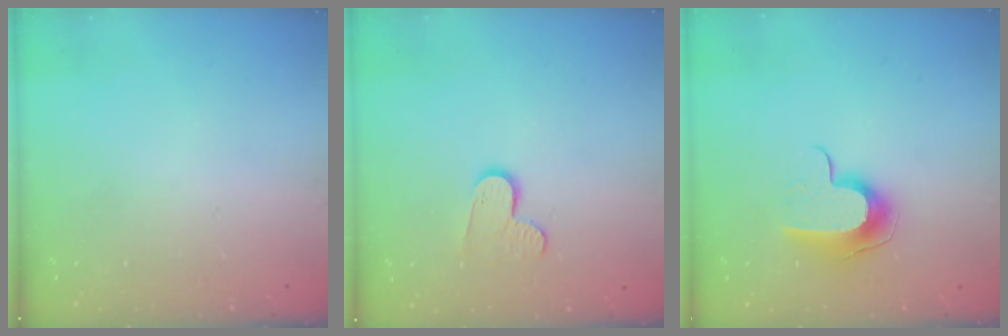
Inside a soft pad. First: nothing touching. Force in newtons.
{"total": 7.8, "press": 7.7, "slide": 0.6}
{"total": 9.8, "press": 9.8, "slide": 0.6}